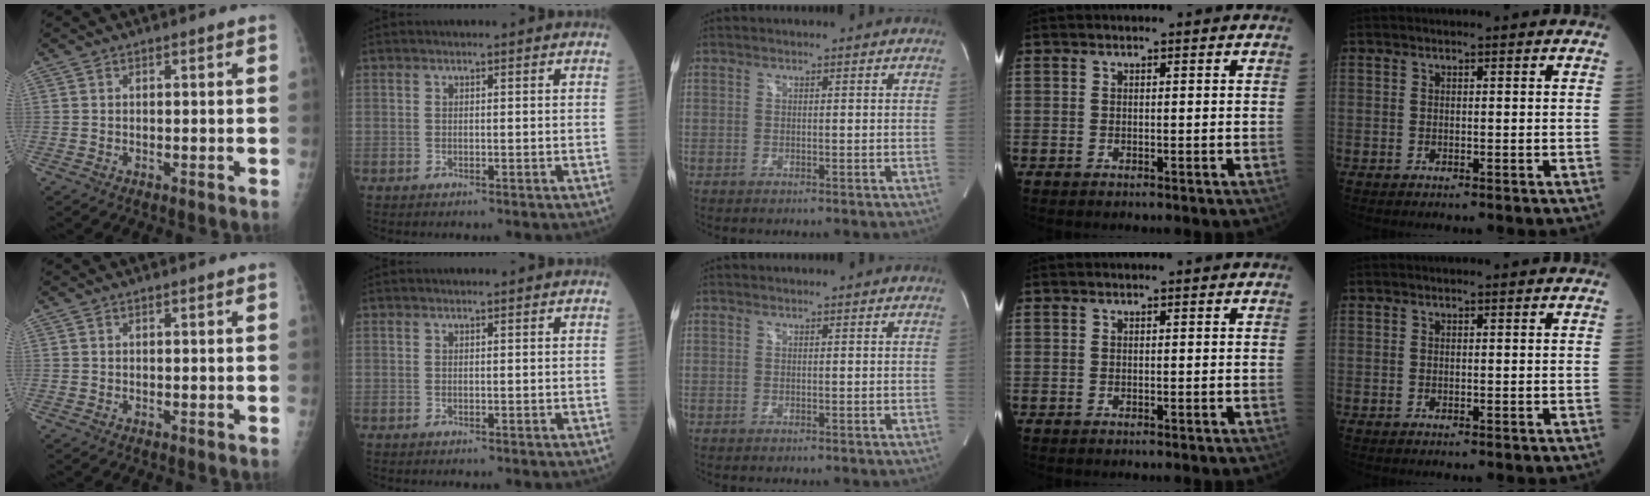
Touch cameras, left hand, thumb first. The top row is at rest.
{}